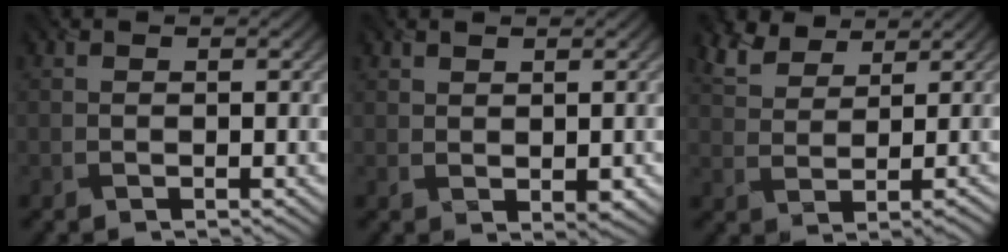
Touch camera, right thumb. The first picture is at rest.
{"total": 1.8, "force": [0.8, 1.2, 1.1], "torque": [-0.020, -0.006, 0.019]}
{"total": 5.0, "force": [4.0, 1.9, 2.4], "torque": [-0.067, 0.009, 0.081]}